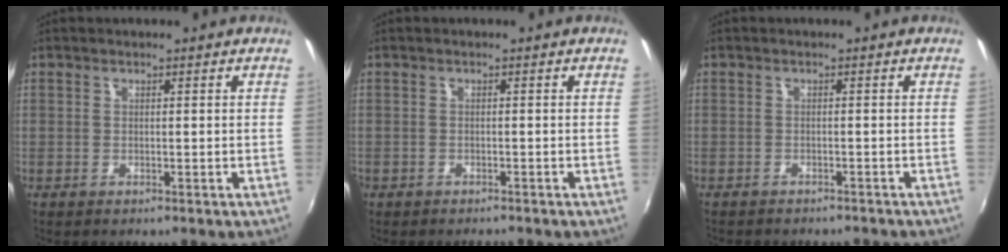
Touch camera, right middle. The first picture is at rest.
{"total": 1.4, "force": [-1.2, 0.7, 0.2], "torque": [-0.013, -0.002, -0.022]}
{"total": 4.5, "force": [-4.1, 1.2, 1.4], "torque": [-0.038, -0.012, -0.058]}